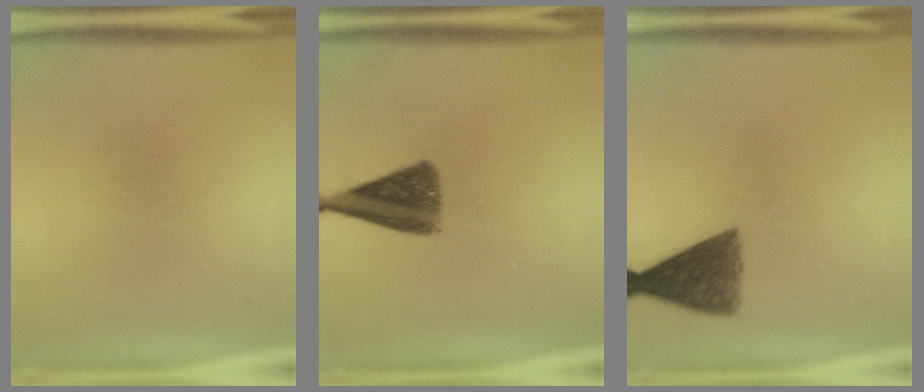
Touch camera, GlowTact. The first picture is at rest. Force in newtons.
{"total": 9.4}
{"total": 7.3}